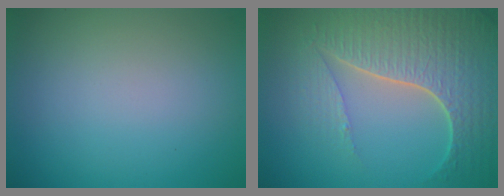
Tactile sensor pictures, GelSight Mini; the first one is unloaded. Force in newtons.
{"total": 7.7, "press": 5.7, "slide": 5.2}